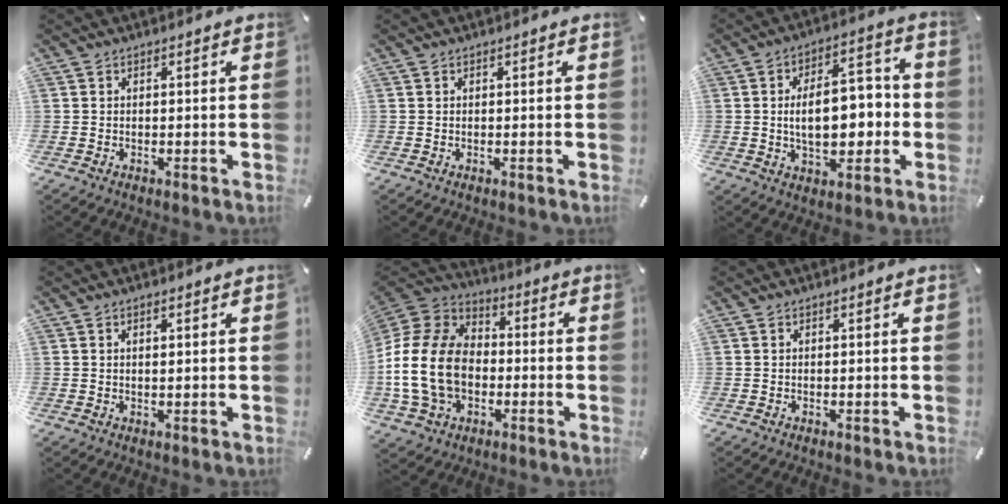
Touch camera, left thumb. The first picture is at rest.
{"total": 0.0}
{"total": 13.7, "force": [-0.8, 8.2, 11.0], "torque": [-0.149, 0.010, -0.015]}
{"total": 0.9, "force": [0.3, 0.3, 0.8], "torque": [-0.016, 0.002, 0.005]}
{"total": 18.2, "force": [-3.4, 14.0, 11.1], "torque": [-0.249, 0.028, -0.066]}
{"total": 0.0}